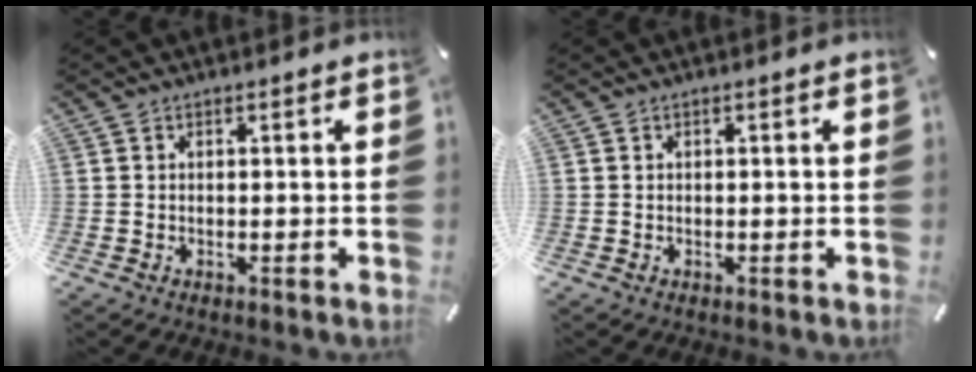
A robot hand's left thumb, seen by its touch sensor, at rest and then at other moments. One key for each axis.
{"total": 0.0}